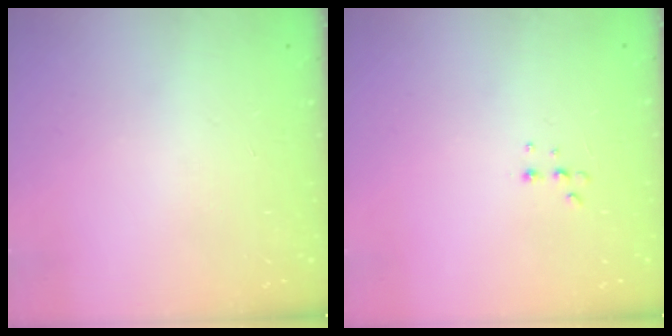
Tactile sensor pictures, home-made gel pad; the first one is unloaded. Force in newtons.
{"total": 4.4, "press": 4.3, "slide": 1.0}